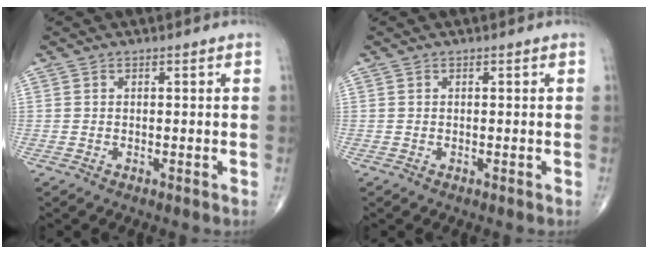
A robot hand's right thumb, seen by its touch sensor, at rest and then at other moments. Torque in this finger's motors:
{"motor_torque": [0.00, 0.00, -0.08, 0.08, 0.02]}